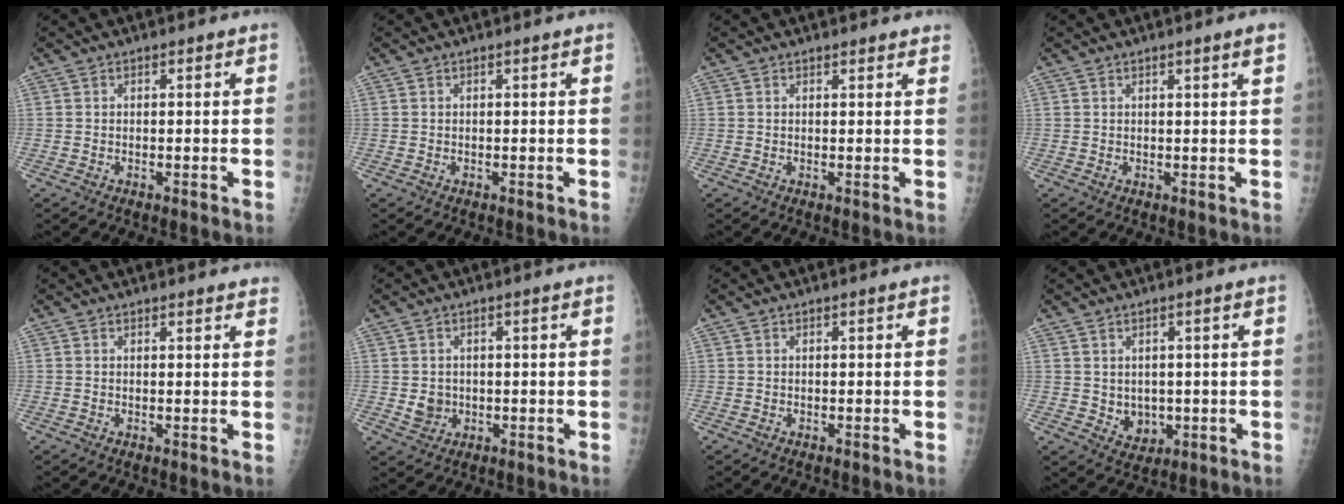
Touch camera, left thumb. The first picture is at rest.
{"total": 0.0}
{"total": 2.1, "force": [2.0, 0.5, 0.6], "torque": [-0.002, -0.006, 0.018]}
{"total": 1.8, "force": [1.1, -0.4, 1.4], "torque": [-0.024, -0.007, 0.017]}
{"total": 2.9, "force": [2.7, 0.6, 0.8], "torque": [0.001, -0.008, 0.022]}
{"total": 3.0, "force": [-0.1, 2.7, 1.3], "torque": [-0.009, 0.000, 0.007]}
{"total": 0.0}
{"total": 4.2, "force": [0.1, 3.4, 2.3], "torque": [-0.018, -0.007, 0.016]}